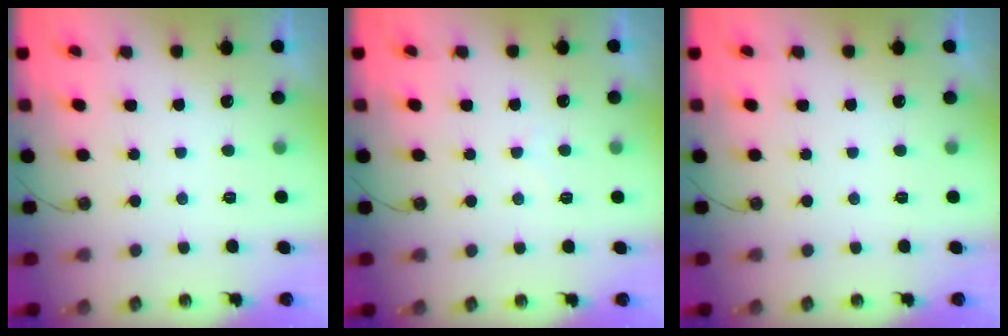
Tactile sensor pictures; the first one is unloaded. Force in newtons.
{"total": 5.0, "press": 5.0, "slide": 0.8}
{"total": 0.0}